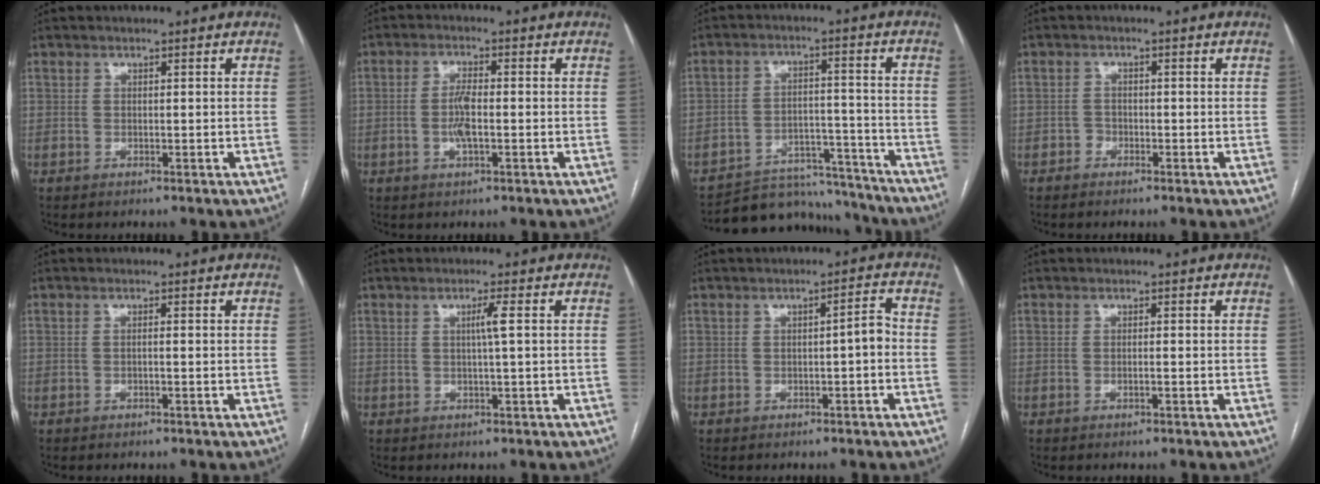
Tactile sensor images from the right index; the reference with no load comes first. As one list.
[{"total": 4.0, "force": [-0.7, 0.9, 3.8], "torque": [-0.080, 0.001, -0.013]}, {"total": 13.7, "force": [-13.0, 4.2, 1.3], "torque": [-0.008, 0.030, -0.181]}, {"total": 1.1, "force": [-0.8, 0.7, 0.2], "torque": [0.002, 0.005, -0.019]}, {"total": 0.6, "force": [-0.2, 0.0, 0.5], "torque": [-0.009, 0.002, -0.003]}, {"total": 2.2, "force": [0.4, -0.6, 2.1], "torque": [-0.037, -0.001, 0.006]}, {"total": 2.8, "force": [-0.6, 0.5, 2.6], "torque": [-0.034, 0.009, -0.009]}, {"total": 0.6, "force": [-0.2, 0.0, 0.5], "torque": [-0.009, 0.001, -0.004]}]